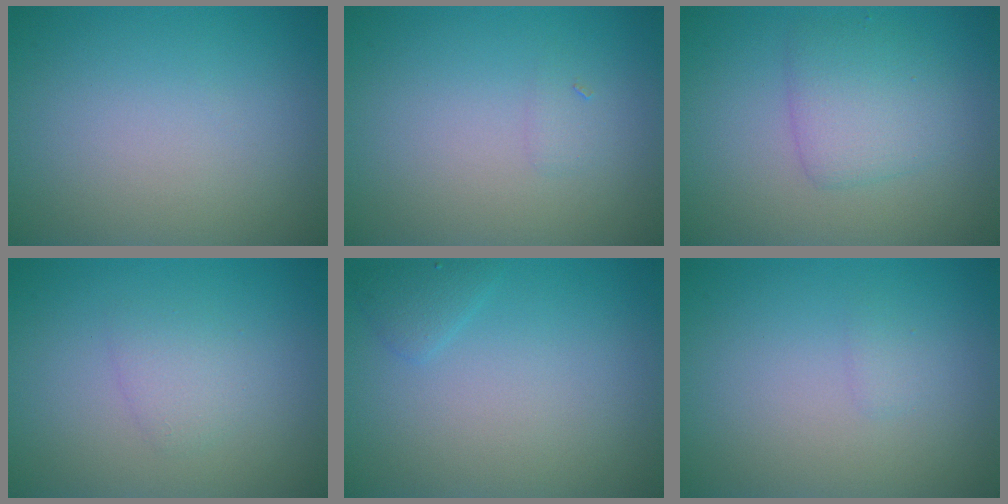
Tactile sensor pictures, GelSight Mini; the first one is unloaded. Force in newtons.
{"total": 0.7, "press": 0.7, "slide": 0.0}
{"total": 3.2, "press": 3.2, "slide": 0.1}
{"total": 1.5, "press": 1.5, "slide": 0.1}
{"total": 1.1, "press": 1.1, "slide": 0.1}
{"total": 0.7, "press": 0.7, "slide": 0.1}